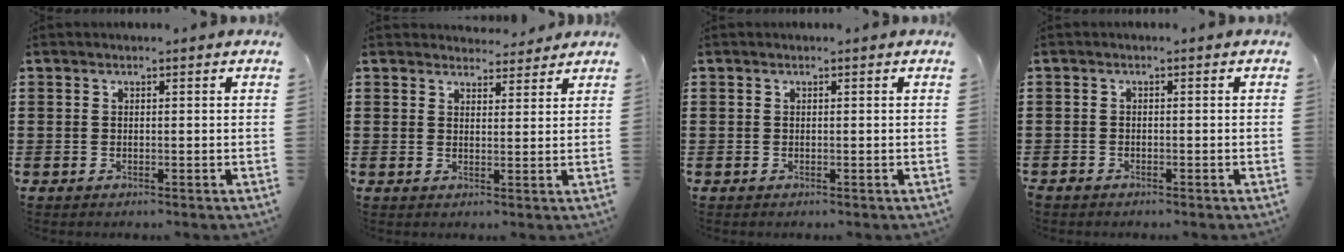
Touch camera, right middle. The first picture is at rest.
{"total": 3.1, "force": [3.0, 0.7, -0.1], "torque": [0.002, -0.009, 0.057]}
{"total": 0.0}
{"total": 0.9, "force": [-0.8, 0.3, 0.1], "torque": [-0.004, 0.000, -0.017]}